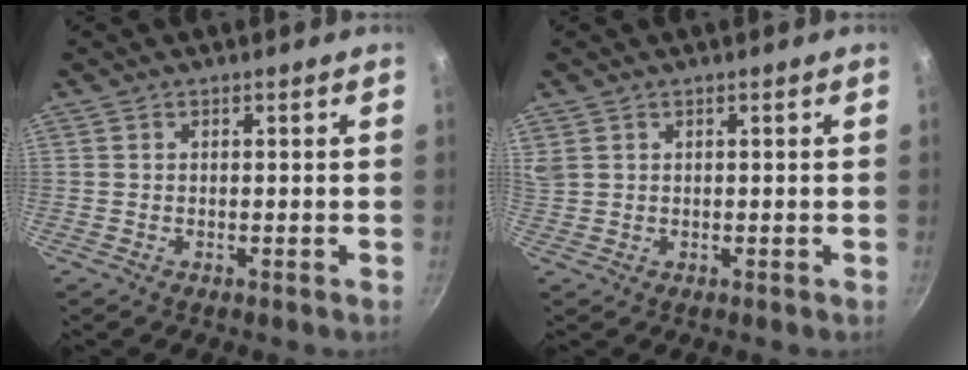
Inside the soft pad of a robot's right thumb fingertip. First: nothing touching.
{"total": 2.7, "force": [1.6, 1.8, 1.3], "torque": [-0.021, 0.004, 0.037]}